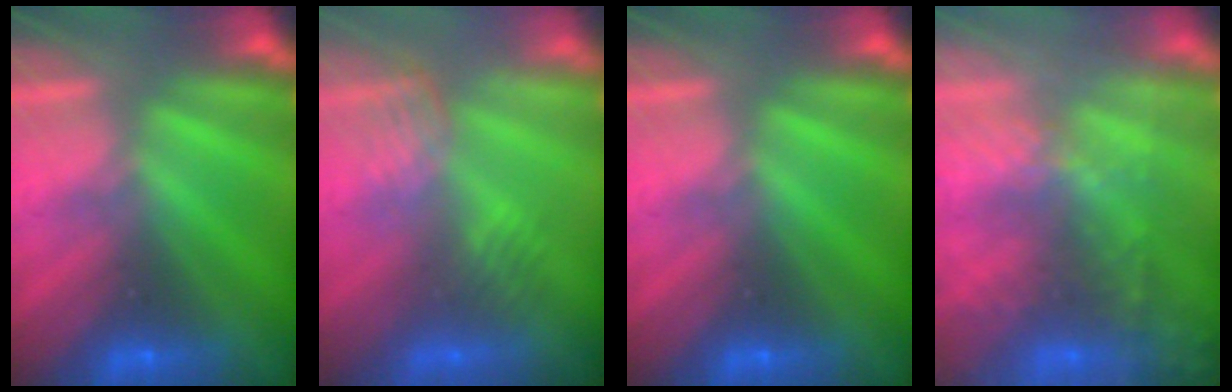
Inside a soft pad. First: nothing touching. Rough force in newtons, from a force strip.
{"total": 2.7}
{"total": 0.0}
{"total": 9.6}